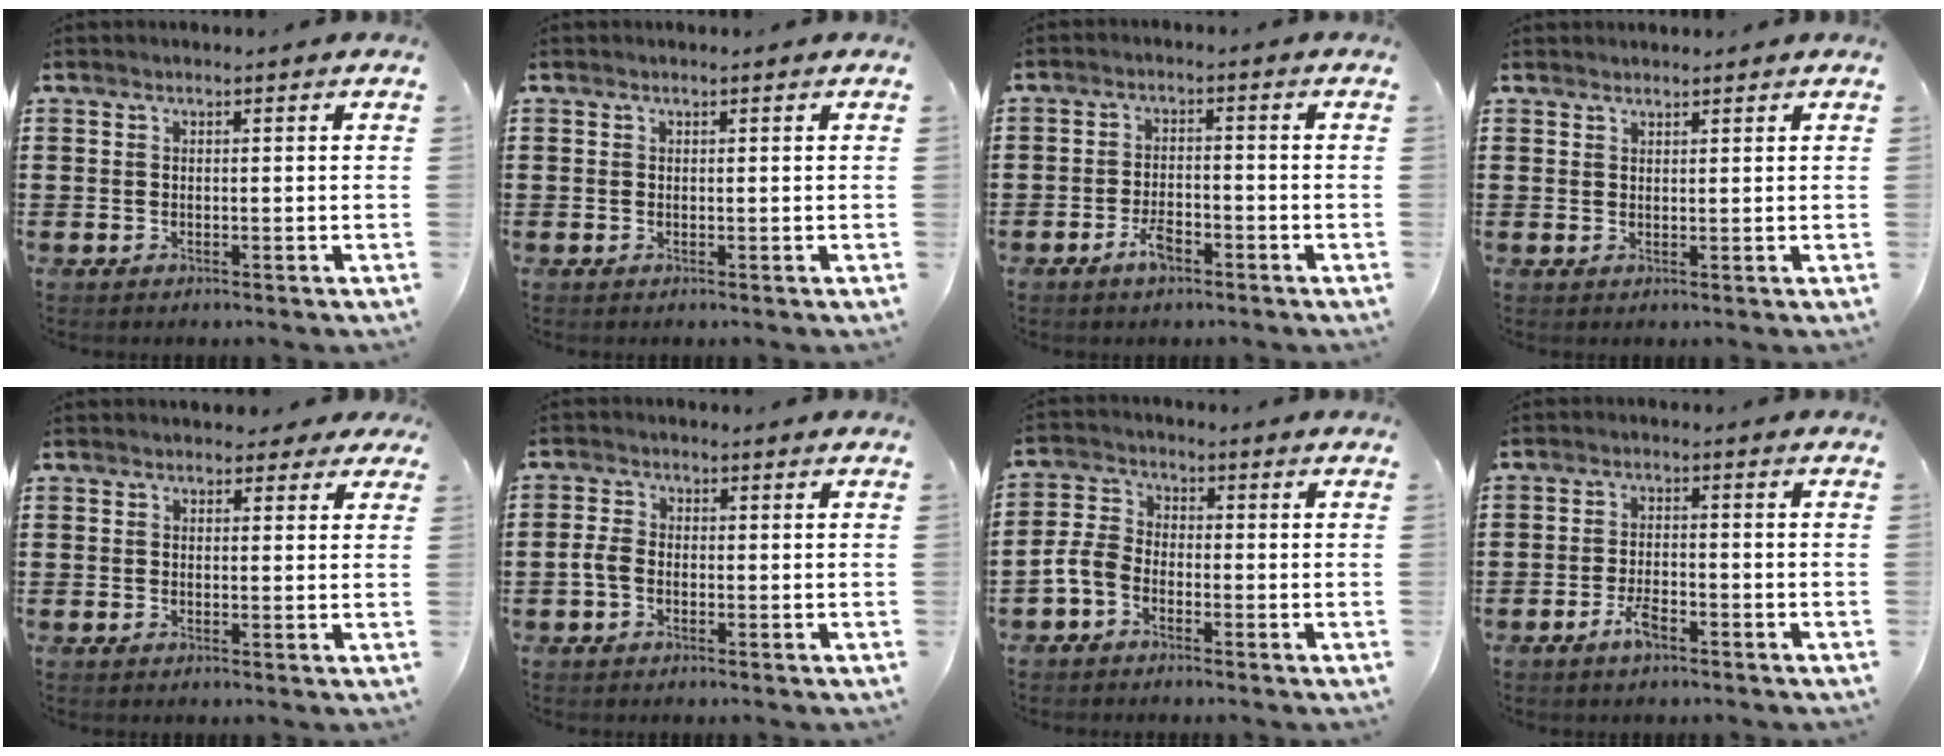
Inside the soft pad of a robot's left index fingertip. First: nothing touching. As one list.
[{"total": 0.0}, {"total": 3.9, "force": [-2.4, 1.5, 2.6], "torque": [-0.050, 0.005, -0.047]}, {"total": 1.2, "force": [1.2, 0.2, 0.0], "torque": [-0.003, 0.000, 0.024]}, {"total": 2.0, "force": [1.6, 1.2, 0.6], "torque": [-0.002, 0.003, 0.025]}, {"total": 2.8, "force": [-0.8, 1.7, 2.1], "torque": [-0.055, -0.002, -0.020]}, {"total": 4.3, "force": [-2.6, 2.5, 2.3], "torque": [-0.072, 0.001, -0.061]}, {"total": 3.8, "force": [-2.3, 1.2, 2.7], "torque": [-0.059, 0.003, -0.047]}]